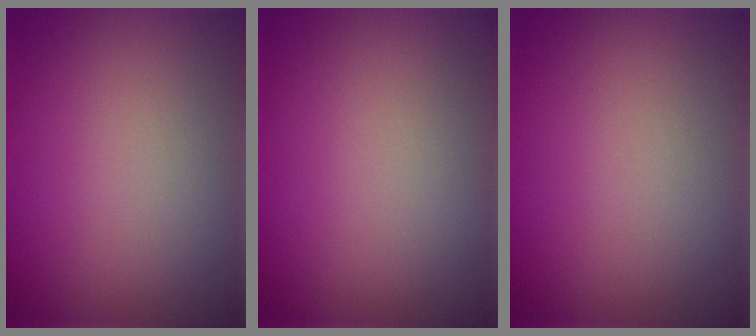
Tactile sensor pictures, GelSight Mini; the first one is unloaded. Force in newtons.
{"total": 0.0}
{"total": 0.0}